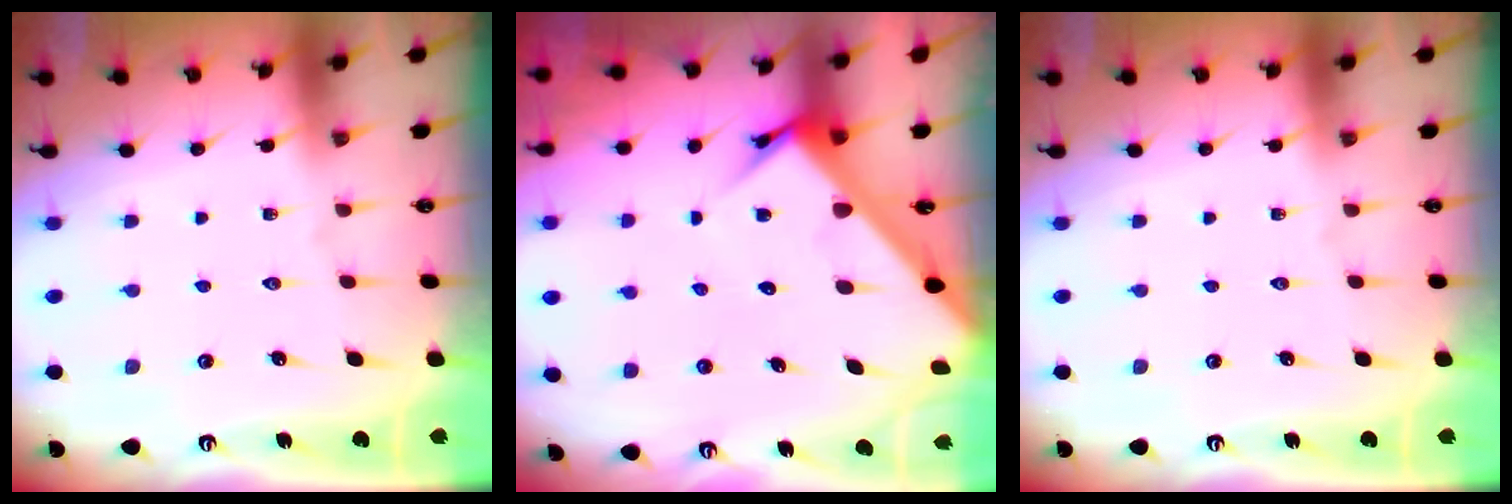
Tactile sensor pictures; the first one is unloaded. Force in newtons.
{"total": 5.3, "press": 5.3, "slide": 0.3}
{"total": 0.0}